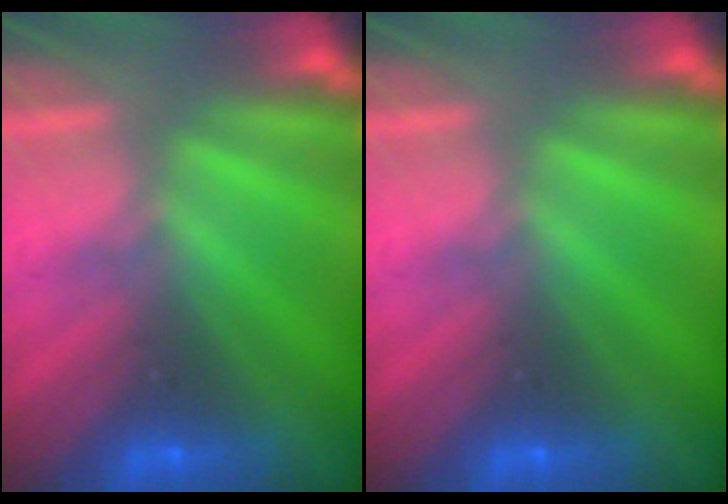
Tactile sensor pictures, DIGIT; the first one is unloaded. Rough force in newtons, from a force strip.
{"total": 0.0}